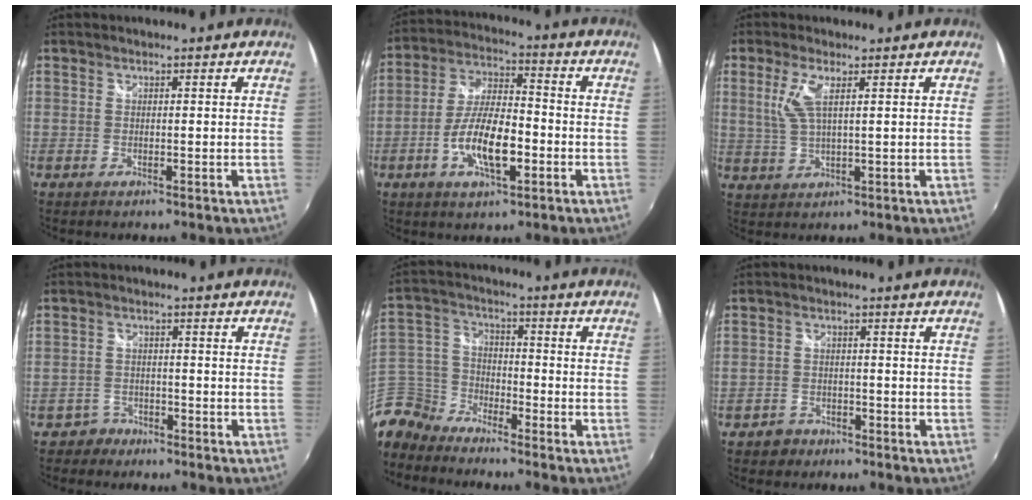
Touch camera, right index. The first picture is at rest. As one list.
[{"total": 11.6, "force": [-3.8, 4.2, 10.1], "torque": [-0.205, -0.001, -0.068]}, {"total": 5.2, "force": [1.8, 1.3, 4.7], "torque": [-0.104, 0.001, 0.038]}, {"total": 3.4, "force": [-2.5, 2.3, -0.4], "torque": [-0.001, 0.014, -0.046]}, {"total": 10.8, "force": [-9.1, 5.6, 1.5], "torque": [-0.063, 0.022, -0.198]}, {"total": 3.8, "force": [-2.6, 2.8, 0.3], "torque": [-0.021, 0.012, -0.045]}]